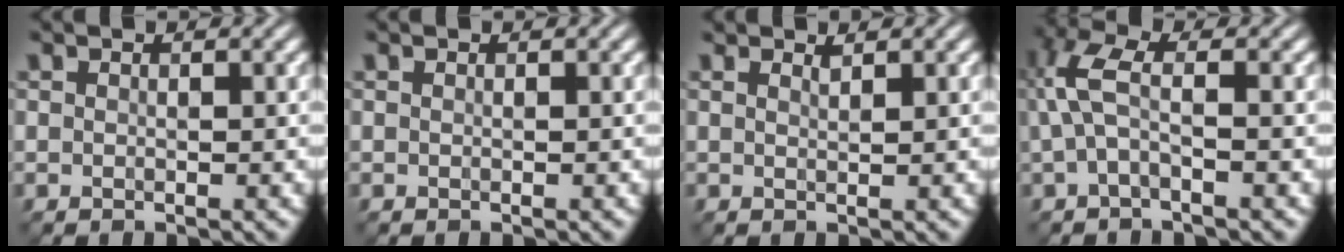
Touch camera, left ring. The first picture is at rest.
{"total": 0.0}
{"total": 0.9, "force": [0.8, 0.1, 0.4], "torque": [-0.005, -0.003, 0.009]}
{"total": 3.6, "force": [0.2, 1.3, 3.3], "torque": [-0.087, 0.011, -0.003]}